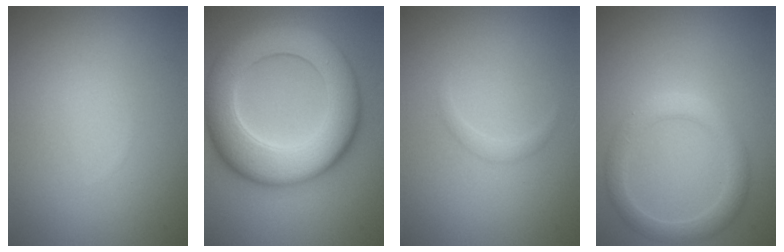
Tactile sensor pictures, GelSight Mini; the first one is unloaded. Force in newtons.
{"total": 10.2, "press": 10.2, "slide": 0.4}
{"total": 0.7, "press": 0.7, "slide": 0.0}
{"total": 3.0, "press": 3.0, "slide": 0.1}